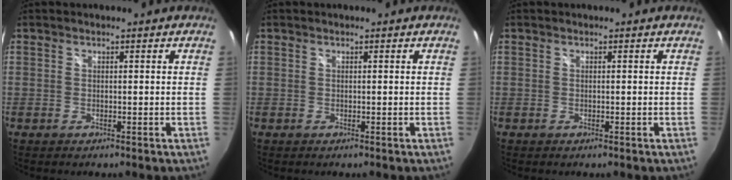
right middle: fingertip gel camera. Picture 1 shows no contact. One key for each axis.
{"total": 0.0}
{"total": 0.0}